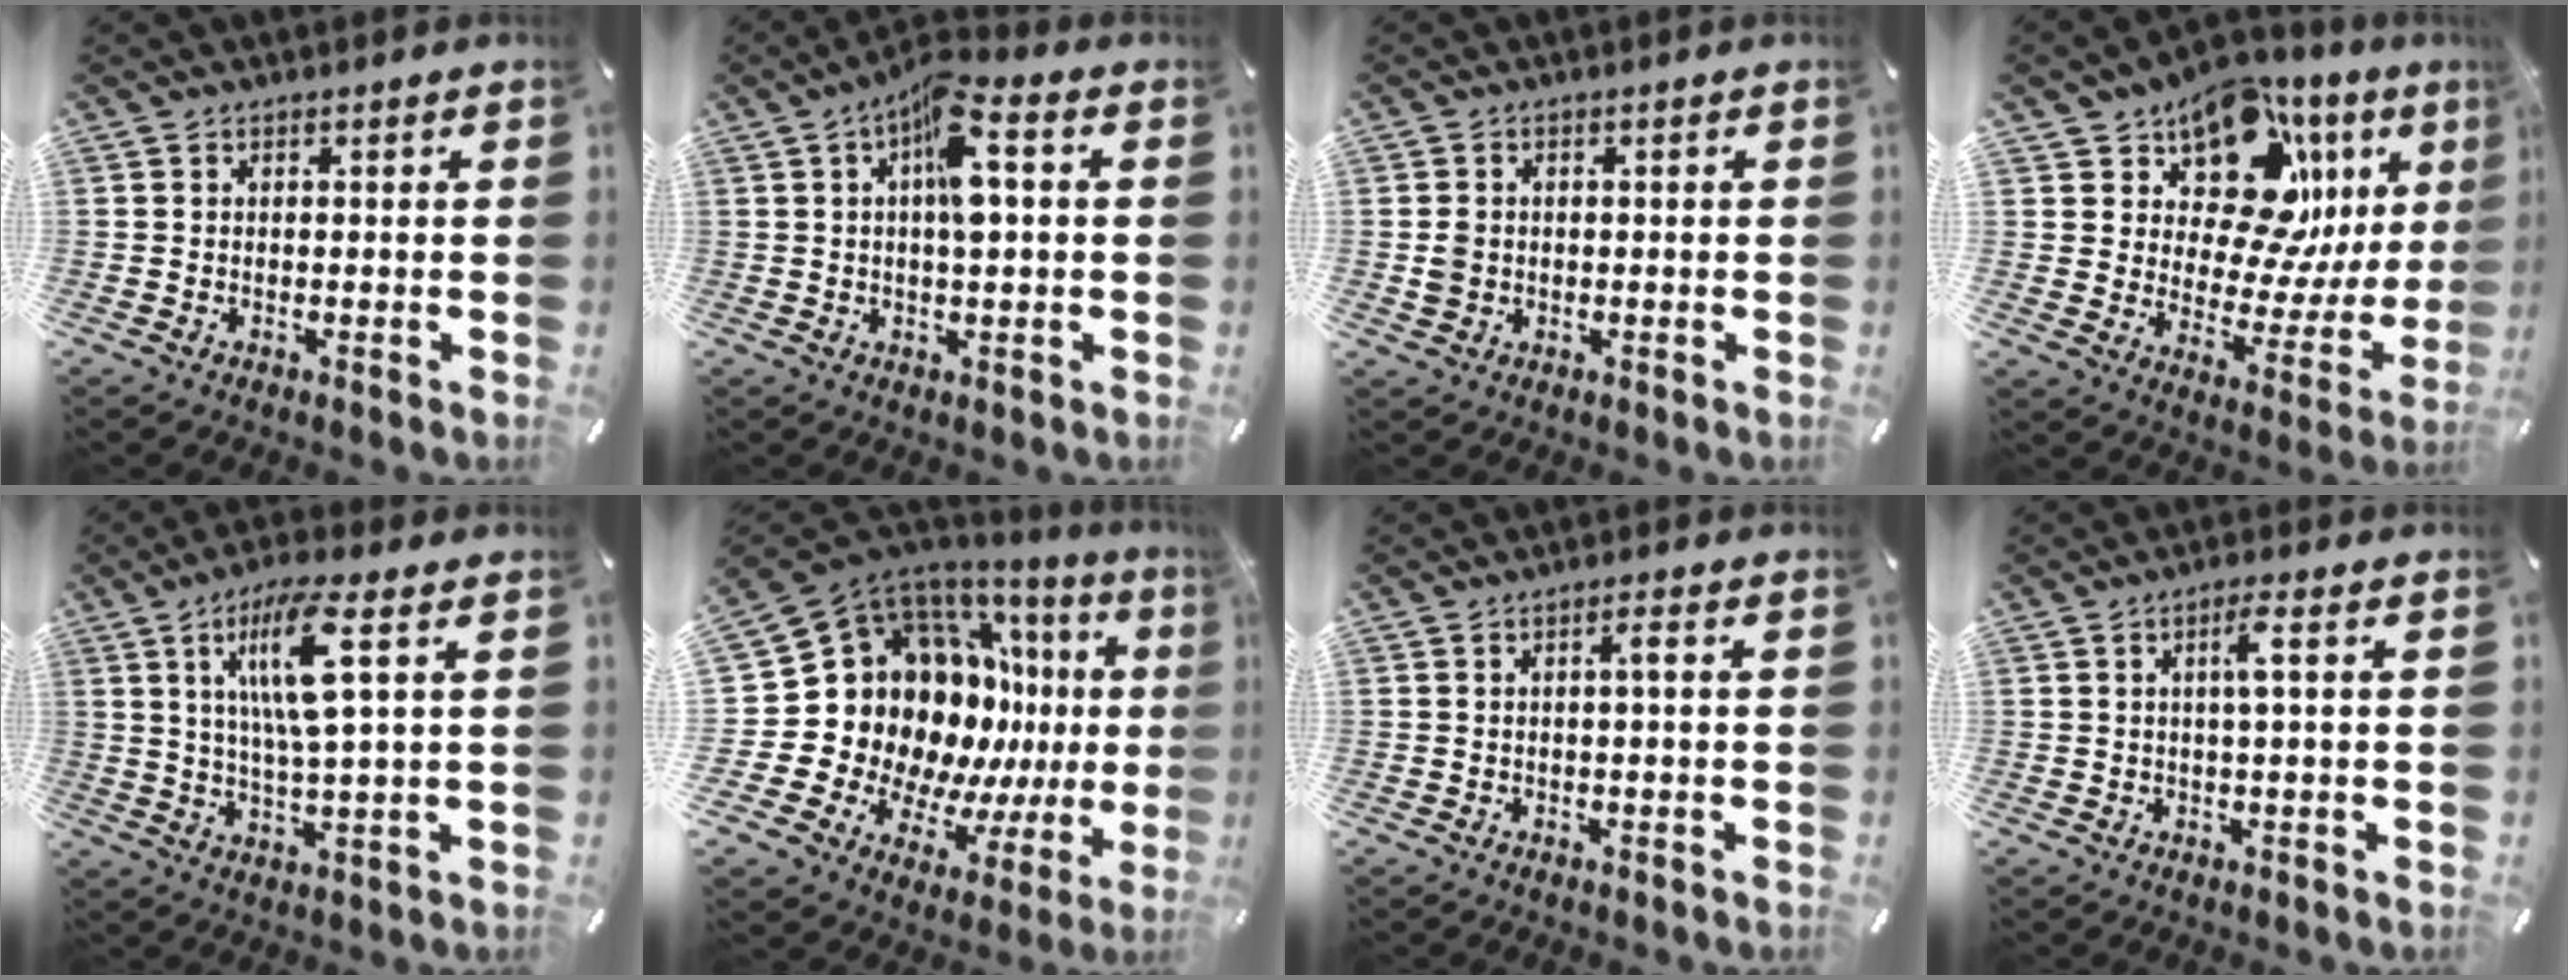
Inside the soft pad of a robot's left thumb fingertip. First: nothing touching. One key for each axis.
{"total": 9.6, "fx": 2.3, "fy": 3.4, "fz": 8.6, "tx": -0.140, "ty": 0.000, "tz": 0.036}
{"total": 2.8, "fx": -0.2, "fy": 2.6, "fz": 1.0, "tx": -0.019, "ty": 0.006, "tz": -0.003}
{"total": 15.5, "fx": 10.5, "fy": 9.0, "fz": 7.1, "tx": -0.106, "ty": -0.096, "tz": 0.177}
{"total": 12.4, "fx": 4.2, "fy": 2.2, "fz": 11.5, "tx": -0.229, "ty": -0.001, "tz": 0.064}
{"total": 19.8, "fx": 3.7, "fy": 15.5, "fz": 11.7, "tx": -0.180, "ty": -0.099, "tz": 0.119}
{"total": 2.3, "fx": 0.0, "fy": 0.2, "fz": 2.2, "tx": -0.044, "ty": 0.003, "tz": -0.003}
{"total": 4.2, "fx": 0.6, "fy": 0.3, "fz": 4.2, "tx": -0.074, "ty": 0.000, "tz": 0.004}